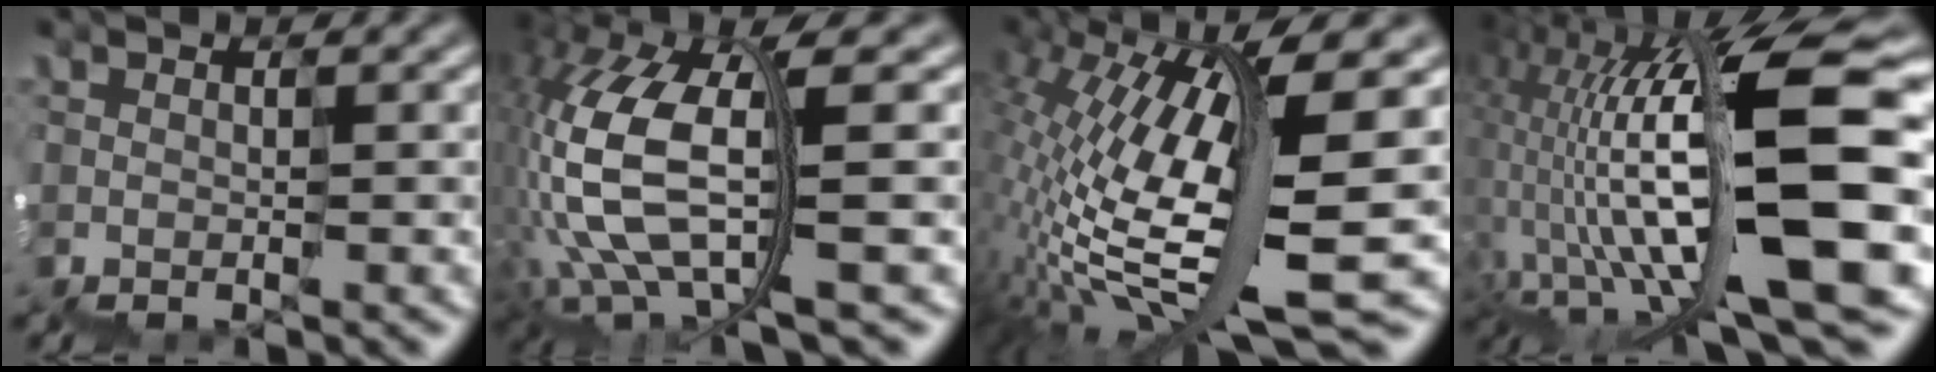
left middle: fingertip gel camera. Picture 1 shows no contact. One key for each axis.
{"total": 10.3, "fx": -0.6, "fy": 4.7, "fz": 9.1, "tx": -0.232, "ty": -0.004, "tz": -0.013}
{"total": 11.6, "fx": 1.6, "fy": 3.1, "fz": 11.1, "tx": -0.220, "ty": 0.005, "tz": 0.041}
{"total": 14.5, "fx": 0.5, "fy": 4.9, "fz": 13.7, "tx": -0.246, "ty": 0.019, "tz": 0.018}